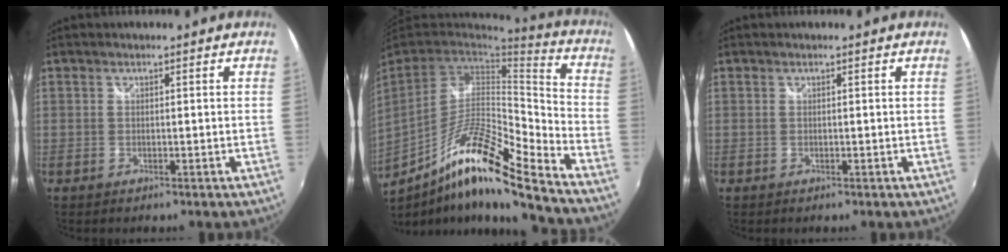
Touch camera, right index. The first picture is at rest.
{"total": 19.2, "force": [-12.3, 1.7, 14.7], "torque": [-0.258, -0.028, -0.224]}
{"total": 0.0}